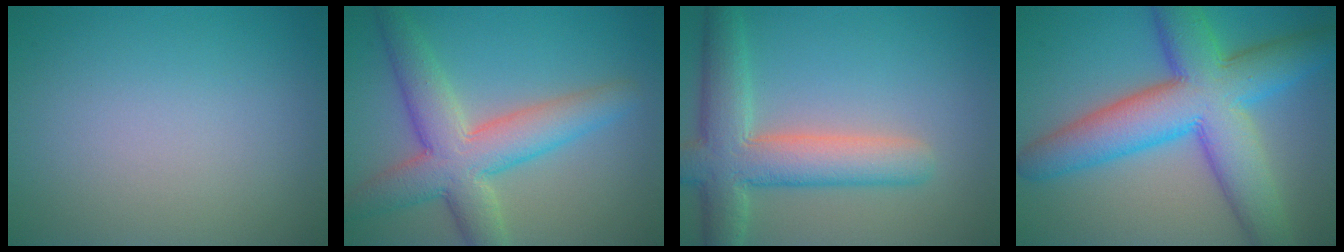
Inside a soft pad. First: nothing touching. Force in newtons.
{"total": 7.3, "press": 7.3, "slide": 0.4}
{"total": 7.1, "press": 7.1, "slide": 0.6}
{"total": 11.3, "press": 11.3, "slide": 0.2}